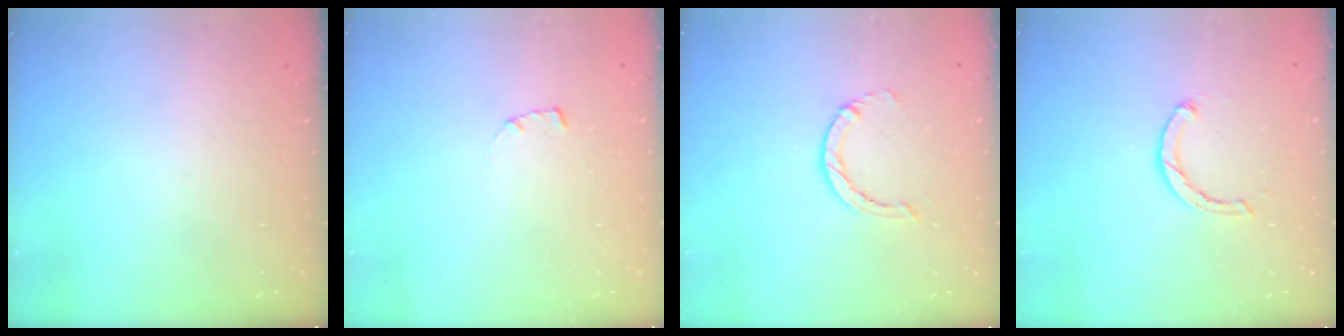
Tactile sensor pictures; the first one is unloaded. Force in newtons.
{"total": 1.7, "press": 1.7, "slide": 0.2}
{"total": 1.4, "press": 1.4, "slide": 0.3}
{"total": 3.3, "press": 3.2, "slide": 0.7}